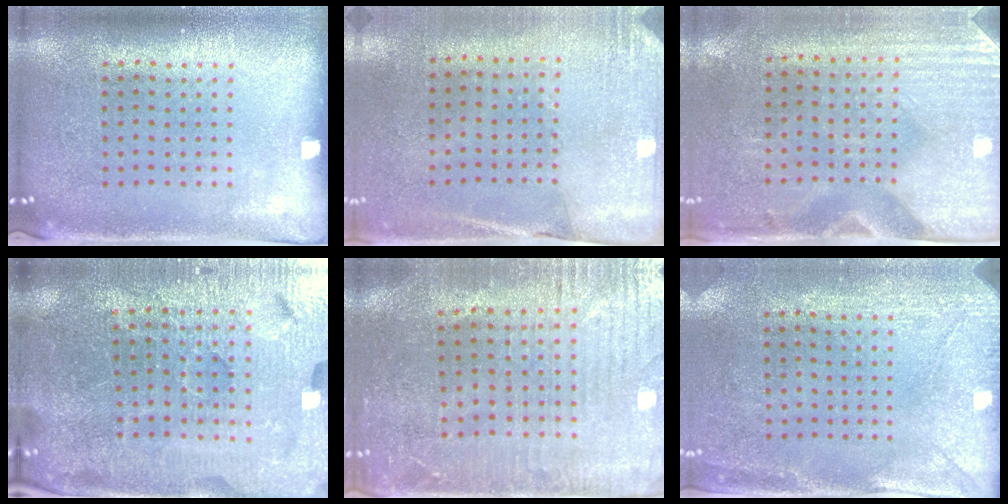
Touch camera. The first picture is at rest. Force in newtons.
{"total": 2.6, "press": 2.3, "slide": 1.2}
{"total": 3.0, "press": 2.6, "slide": 1.5}
{"total": 5.2, "press": 4.9, "slide": 1.7}
{"total": 1.4, "press": 1.3, "slide": 0.5}
{"total": 3.0, "press": 2.3, "slide": 1.8}